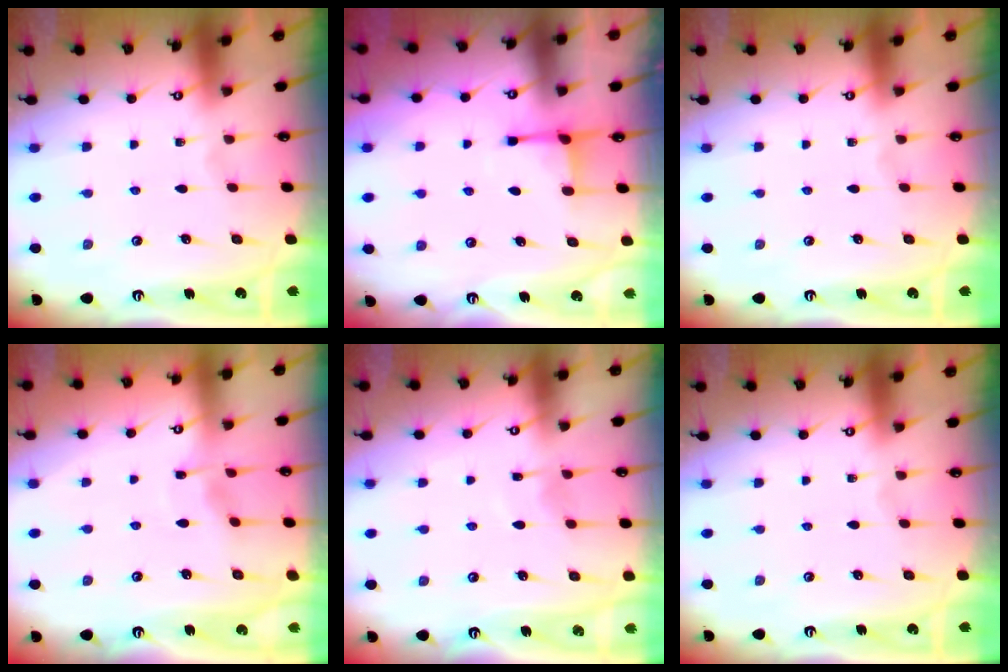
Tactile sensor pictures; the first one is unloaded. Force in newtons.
{"total": 2.2, "press": 2.1, "slide": 0.7}
{"total": 0.0}
{"total": 3.3, "press": 3.3, "slide": 0.4}
{"total": 5.5, "press": 5.5, "slide": 0.6}
{"total": 0.0}